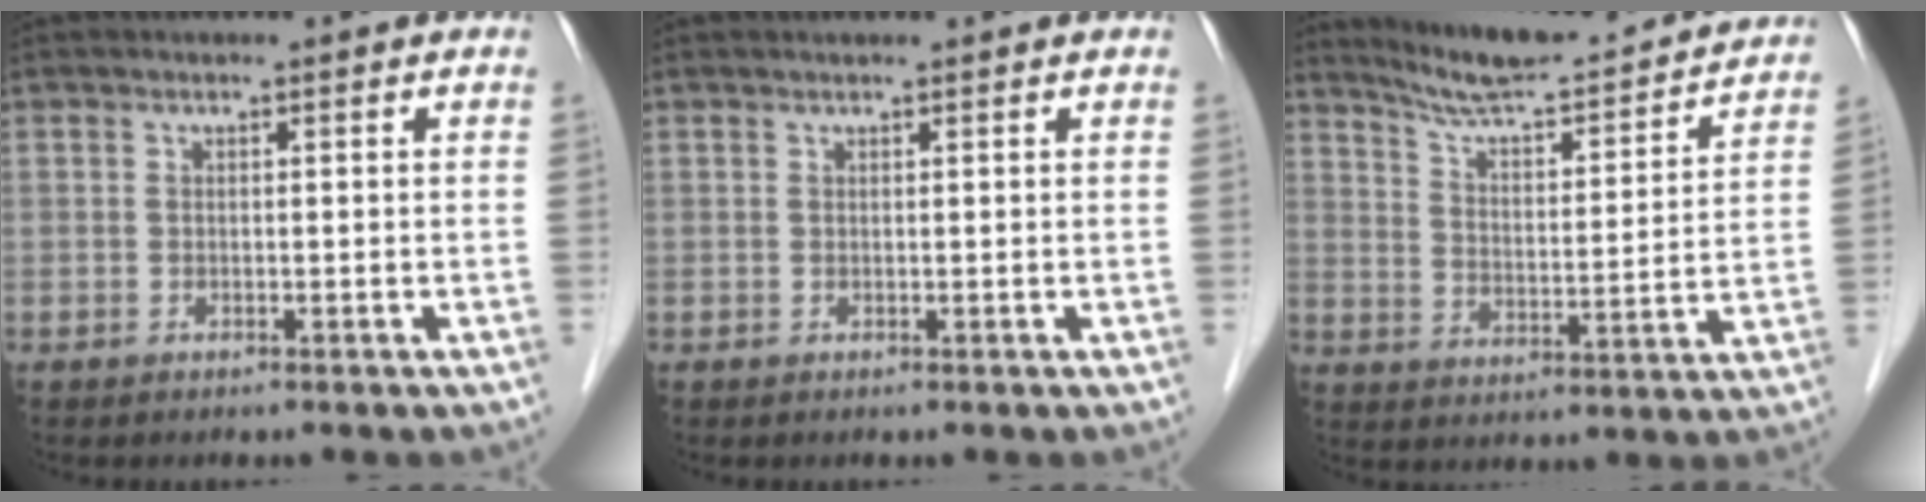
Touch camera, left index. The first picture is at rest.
{"total": 1.4, "force": [1.4, 0.0, 0.4], "torque": [-0.007, 0.014, 0.023]}
{"total": 18.3, "force": [17.1, 1.4, 6.1], "torque": [-0.101, -0.012, 0.246]}